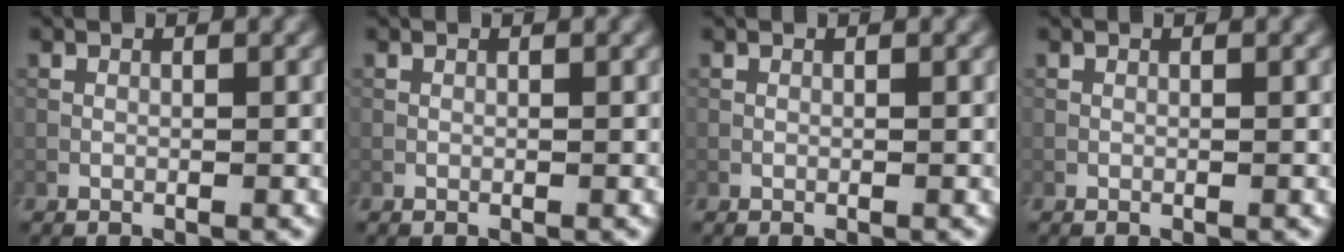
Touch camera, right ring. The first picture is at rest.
{"total": 0.0}
{"total": 0.0}
{"total": 0.0}